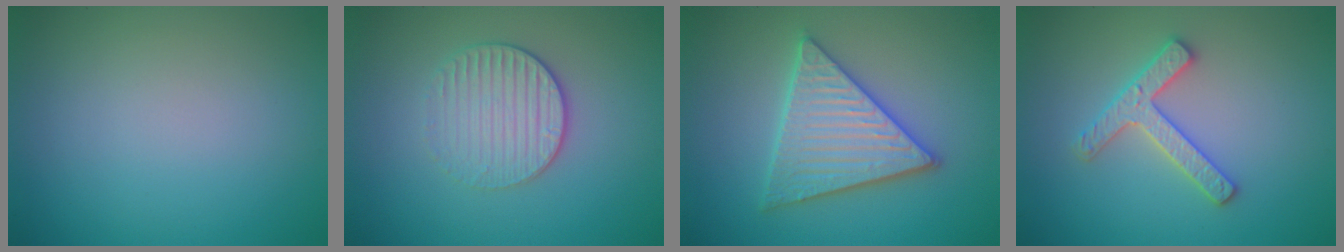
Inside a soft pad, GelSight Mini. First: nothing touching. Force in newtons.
{"total": 3.0, "press": 2.7, "slide": 1.3}
{"total": 5.6, "press": 5.6, "slide": 0.7}
{"total": 2.9, "press": 2.8, "slide": 0.6}